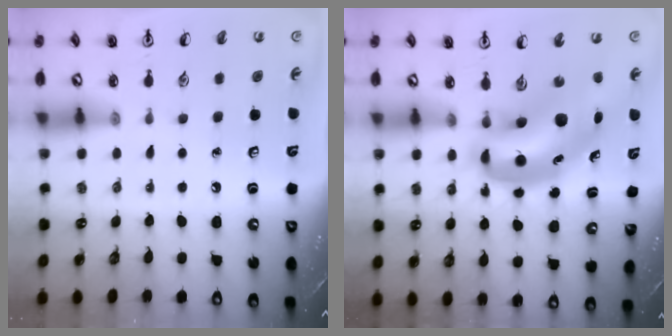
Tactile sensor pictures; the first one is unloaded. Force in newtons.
{"total": 10.3, "press": 9.9, "slide": 2.9}